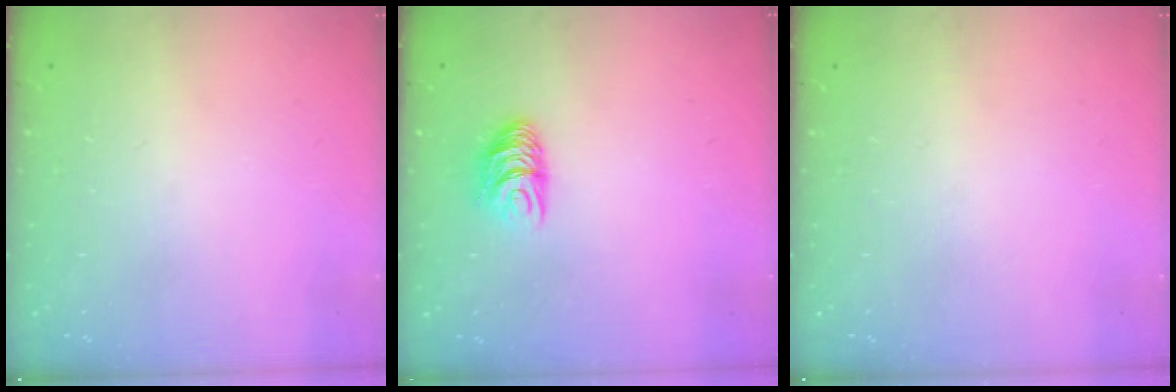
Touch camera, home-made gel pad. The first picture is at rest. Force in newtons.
{"total": 7.5, "press": 7.5, "slide": 0.6}
{"total": 0.0}